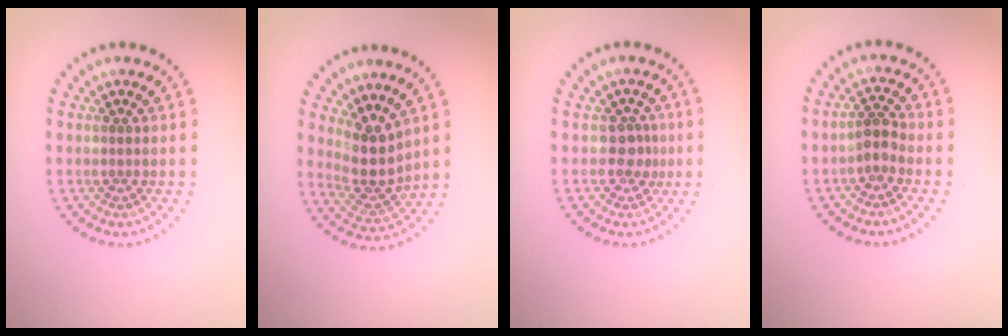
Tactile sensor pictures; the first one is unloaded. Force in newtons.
{"total": 3.6, "press": 2.9, "slide": 2.2}
{"total": 1.8, "press": 1.5, "slide": 1.1}
{"total": 1.7, "press": 1.4, "slide": 0.9}